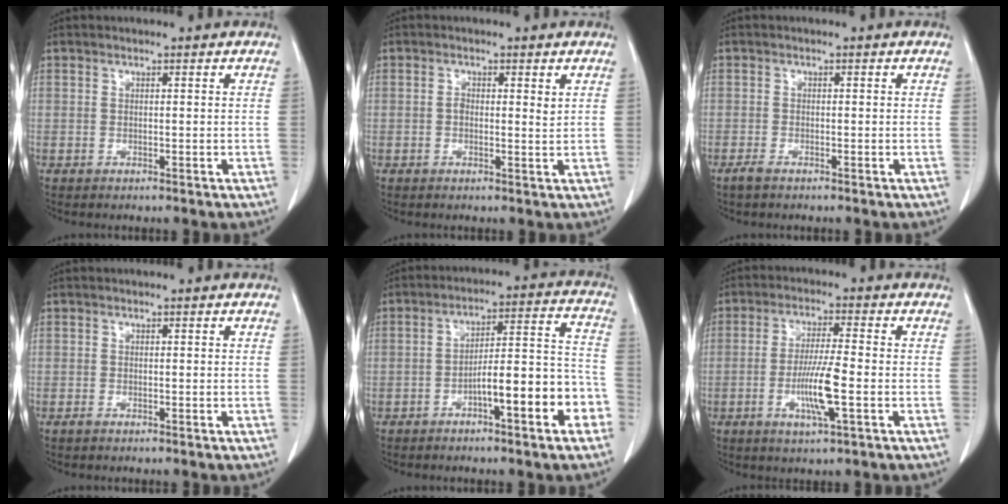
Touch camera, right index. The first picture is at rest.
{"total": 1.9, "force": [0.4, 0.9, 1.6], "torque": [-0.025, -0.001, 0.004]}
{"total": 1.4, "force": [-1.1, 0.3, 0.9], "torque": [-0.024, -0.003, -0.021]}
{"total": 0.5, "force": [-0.4, 0.1, 0.3], "torque": [-0.008, -0.001, -0.007]}
{"total": 11.5, "force": [-5.1, 2.0, 10.2], "torque": [-0.136, 0.038, -0.074]}
{"total": 7.4, "force": [-2.2, 0.2, 7.1], "torque": [-0.135, -0.008, -0.043]}